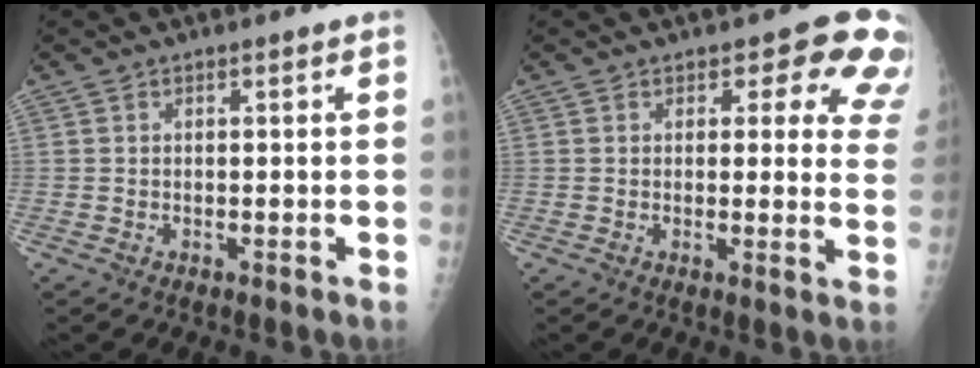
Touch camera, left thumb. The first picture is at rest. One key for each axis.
{"total": 11.0, "fx": 6.7, "fy": 5.6, "fz": 6.6, "tx": -0.018, "ty": -0.028, "tz": 0.051}